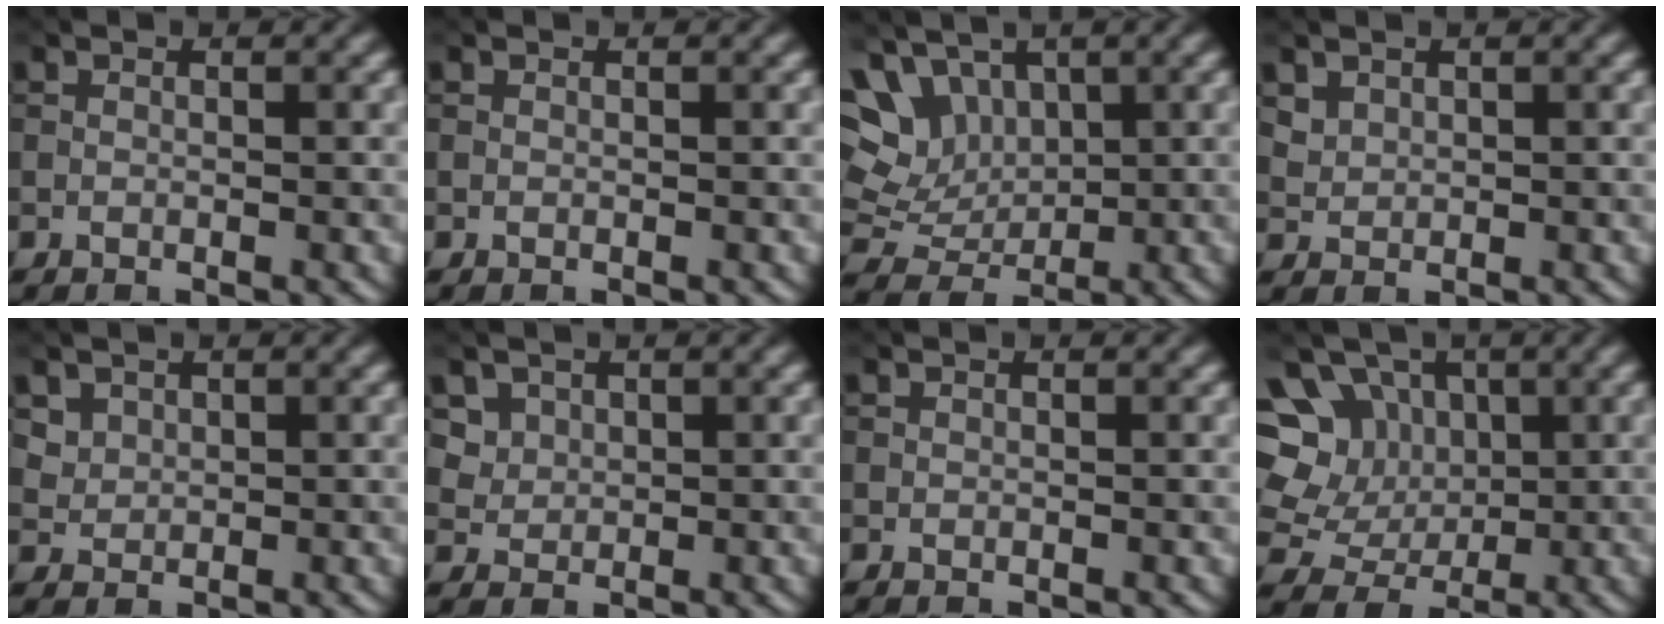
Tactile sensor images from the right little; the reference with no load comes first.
{"total": 0.0}
{"total": 8.4, "force": [3.5, 6.3, 4.3], "torque": [-0.085, 0.016, 0.065]}
{"total": 1.3, "force": [0.8, 0.9, 0.3], "torque": [-0.006, -0.003, 0.023]}
{"total": 1.8, "force": [1.1, 1.3, 0.5], "torque": [-0.016, -0.014, 0.039]}
{"total": 3.0, "force": [1.7, 2.3, 1.1], "torque": [-0.038, -0.009, 0.052]}
{"total": 0.0}
{"total": 9.1, "force": [3.0, 7.7, 4.0], "torque": [-0.081, 0.020, 0.038]}